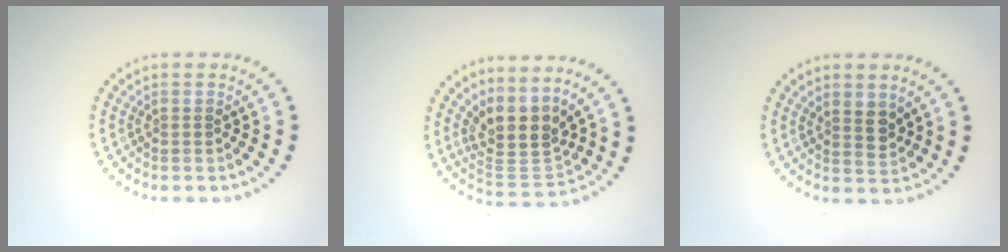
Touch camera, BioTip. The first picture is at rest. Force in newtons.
{"total": 4.3, "press": 3.4, "slide": 2.6}
{"total": 2.1, "press": 1.8, "slide": 0.9}